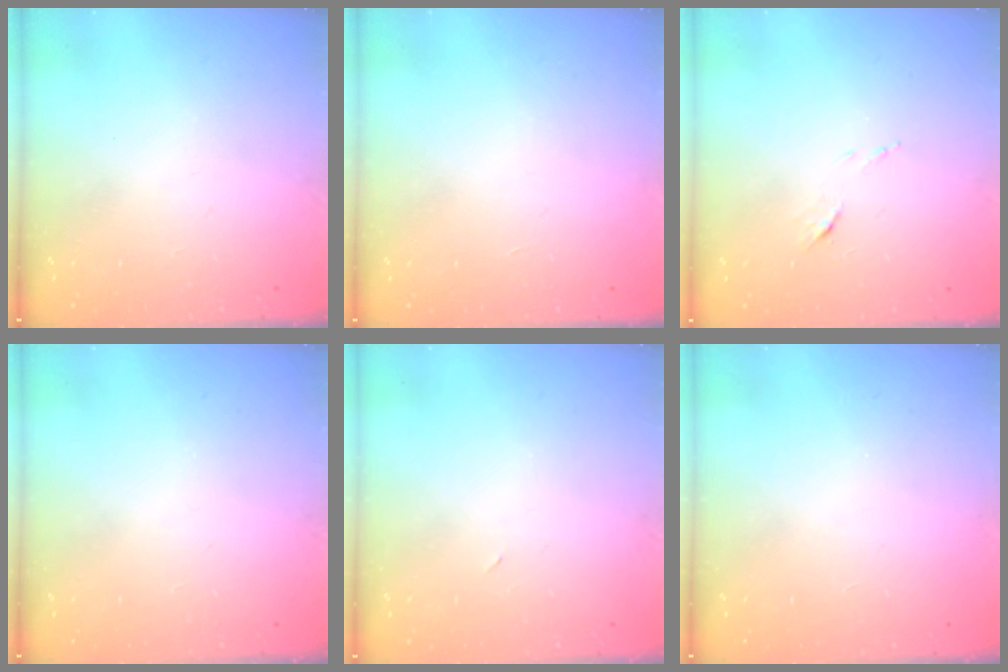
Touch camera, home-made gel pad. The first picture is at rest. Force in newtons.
{"total": 1.7, "press": 1.7, "slide": 0.1}
{"total": 5.5, "press": 5.5, "slide": 0.5}
{"total": 0.0}
{"total": 2.9, "press": 2.9, "slide": 0.7}
{"total": 1.5, "press": 1.5, "slide": 0.1}